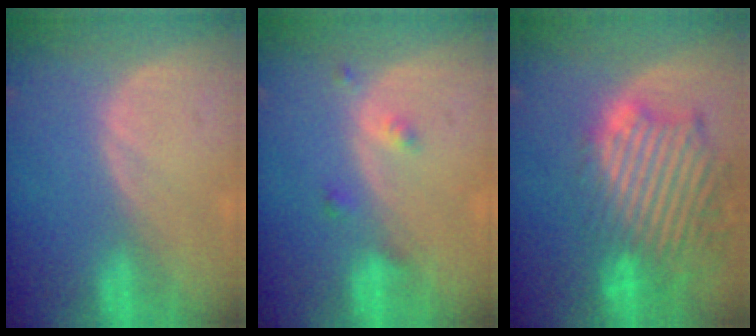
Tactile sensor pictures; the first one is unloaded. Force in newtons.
{"total": 2.1, "press": 2.1, "slide": 0.2}
{"total": 13.7, "press": 11.9, "slide": 6.9}